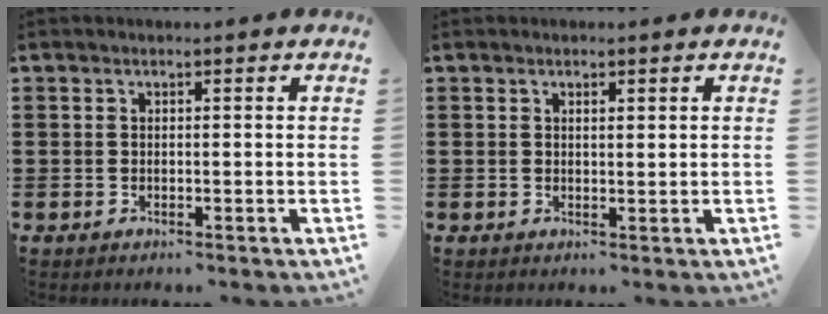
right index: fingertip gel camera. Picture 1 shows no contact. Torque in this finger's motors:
{"motor_torque": [-0.20, 0.22, -0.04, 0.00]}